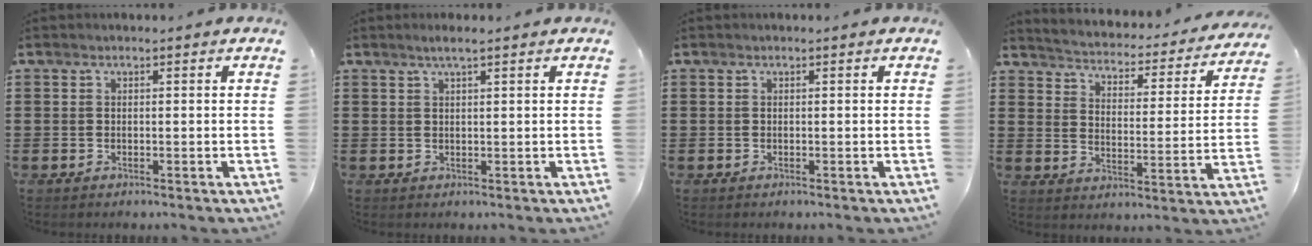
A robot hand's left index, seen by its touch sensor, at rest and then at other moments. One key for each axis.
{"total": 1.7, "fx": 1.1, "fy": 0.1, "fz": 1.3, "tx": -0.026, "ty": 0.000, "tz": 0.020}
{"total": 0.0}
{"total": 2.6, "fx": 2.6, "fy": 0.0, "fz": 0.1, "tx": -0.023, "ty": -0.032, "tz": 0.032}